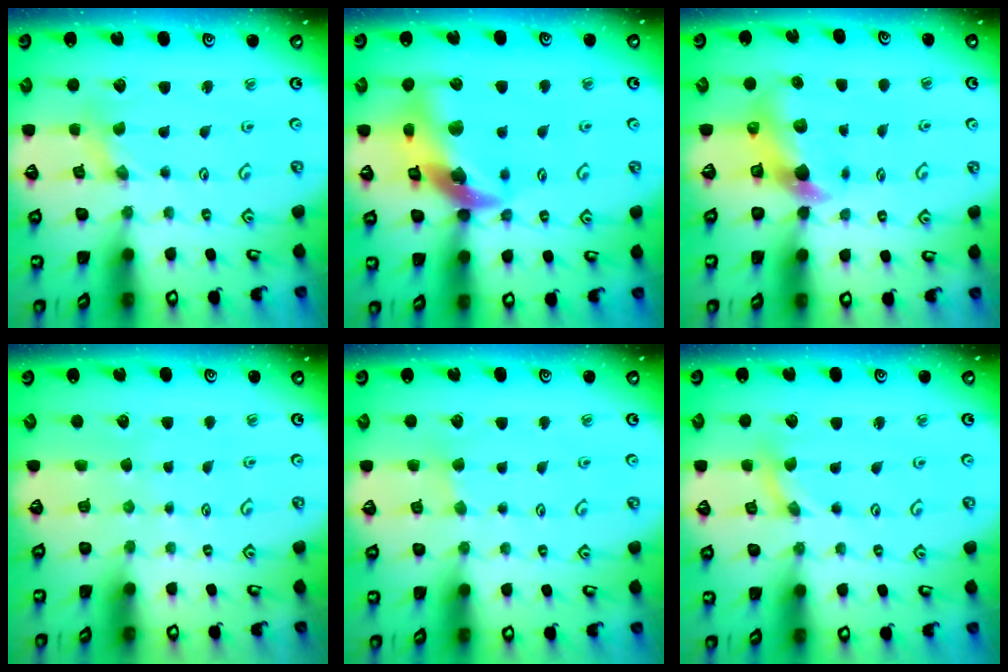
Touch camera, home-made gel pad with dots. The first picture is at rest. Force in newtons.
{"total": 17.5, "press": 17.3, "slide": 2.4}
{"total": 5.6, "press": 5.6, "slide": 0.5}
{"total": 0.0}
{"total": 2.0, "press": 2.0, "slide": 0.5}
{"total": 0.0}